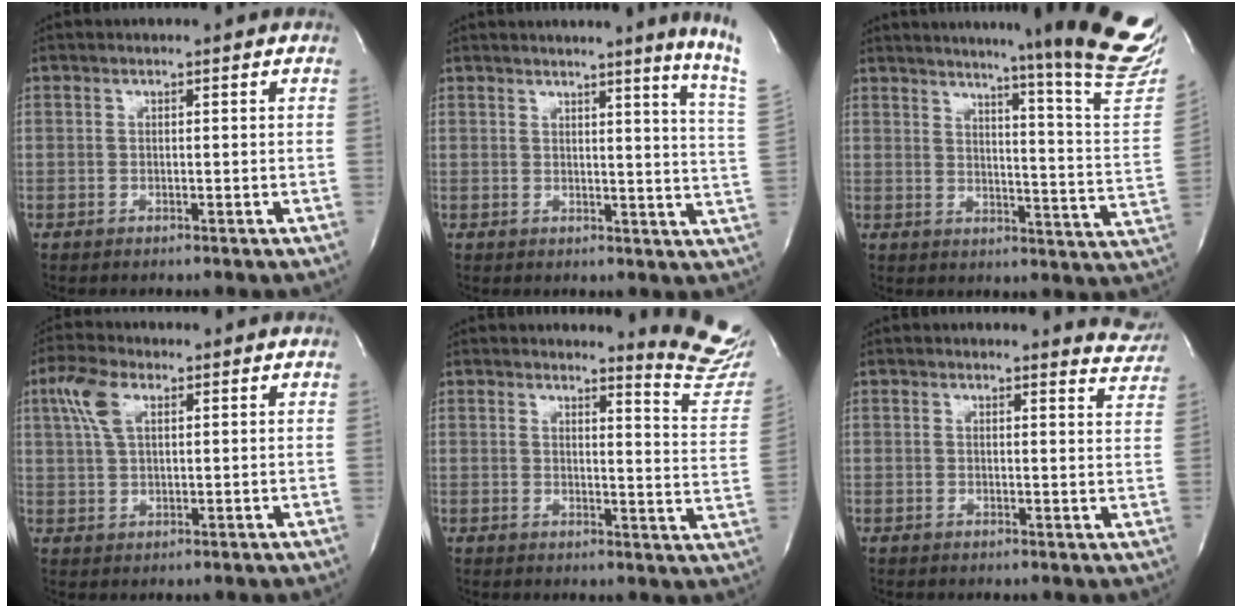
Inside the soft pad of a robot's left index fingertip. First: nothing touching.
{"total": 10.9, "force": [8.5, -2.7, 6.2], "torque": [-0.079, -0.072, 0.076]}
{"total": 26.1, "force": [21.7, -1.1, 14.4], "torque": [-0.182, -0.108, 0.259]}
{"total": 5.5, "force": [2.6, 2.2, 4.3], "torque": [-0.103, 0.019, 0.054]}
{"total": 9.6, "force": [9.5, -0.8, 1.3], "torque": [-0.008, -0.111, 0.087]}
{"total": 5.7, "force": [5.6, 0.6, -0.1], "torque": [0.011, -0.045, 0.033]}